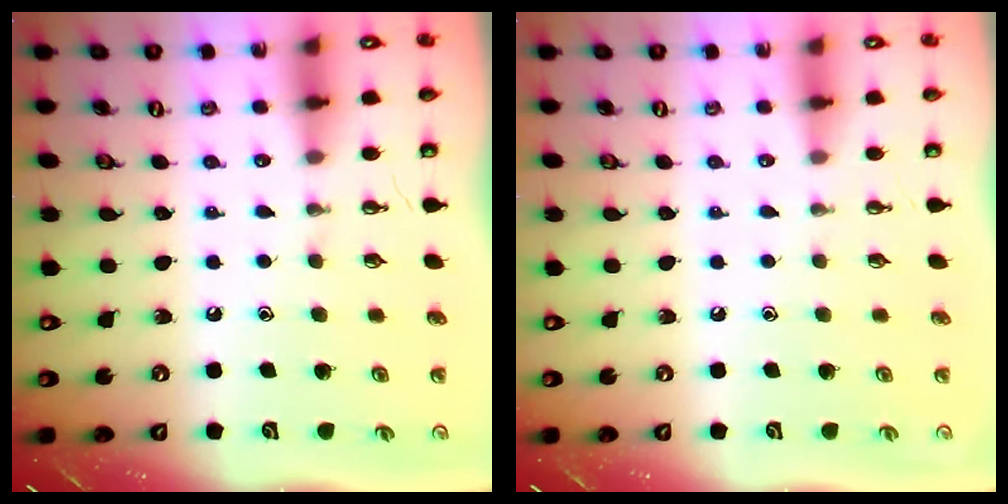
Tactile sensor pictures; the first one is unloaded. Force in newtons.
{"total": 0.0}